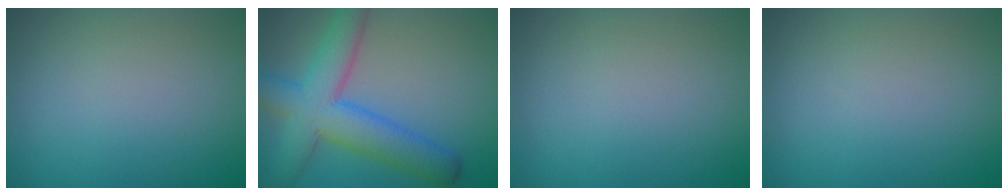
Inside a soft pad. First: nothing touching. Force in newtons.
{"total": 8.0, "press": 8.0, "slide": 0.3}
{"total": 0.0}
{"total": 0.0}